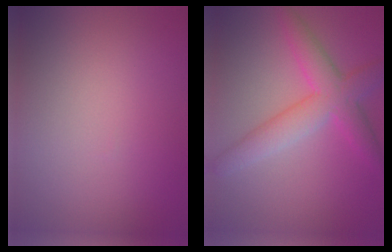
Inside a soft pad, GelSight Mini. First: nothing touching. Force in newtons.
{"total": 5.1, "press": 5.1, "slide": 0.1}